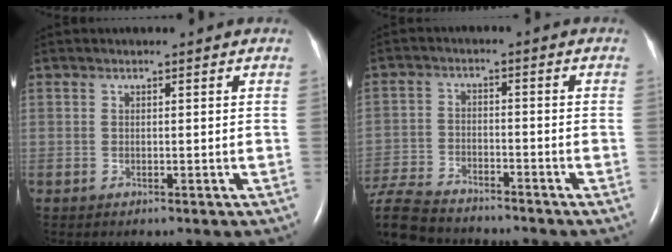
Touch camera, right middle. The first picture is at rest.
{"total": 15.2, "force": [-13.1, 4.8, 6.0], "torque": [-0.169, -0.014, -0.217]}